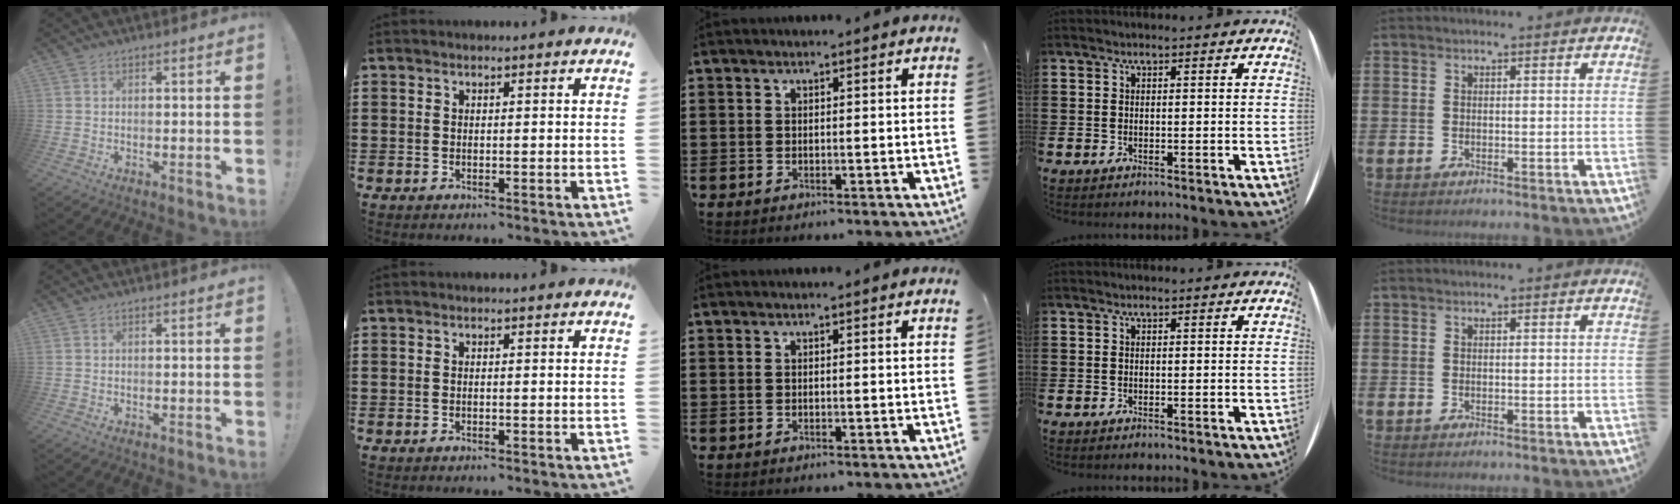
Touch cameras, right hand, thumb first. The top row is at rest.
{}